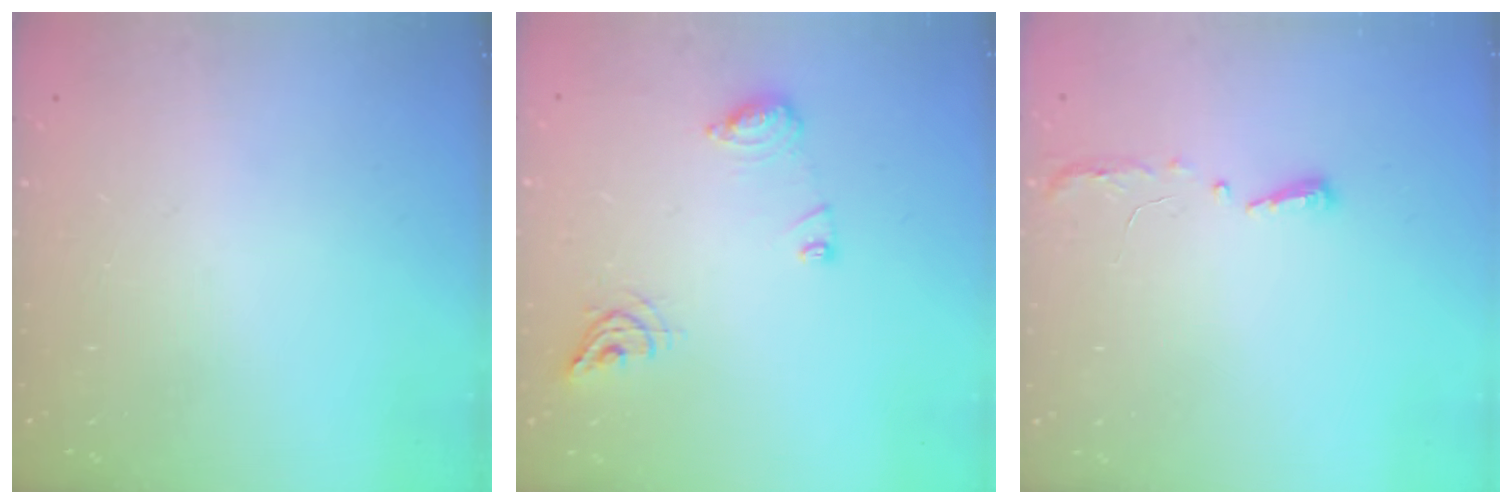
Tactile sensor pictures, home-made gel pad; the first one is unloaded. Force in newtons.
{"total": 9.0, "press": 9.0, "slide": 0.7}
{"total": 4.1, "press": 4.0, "slide": 0.6}